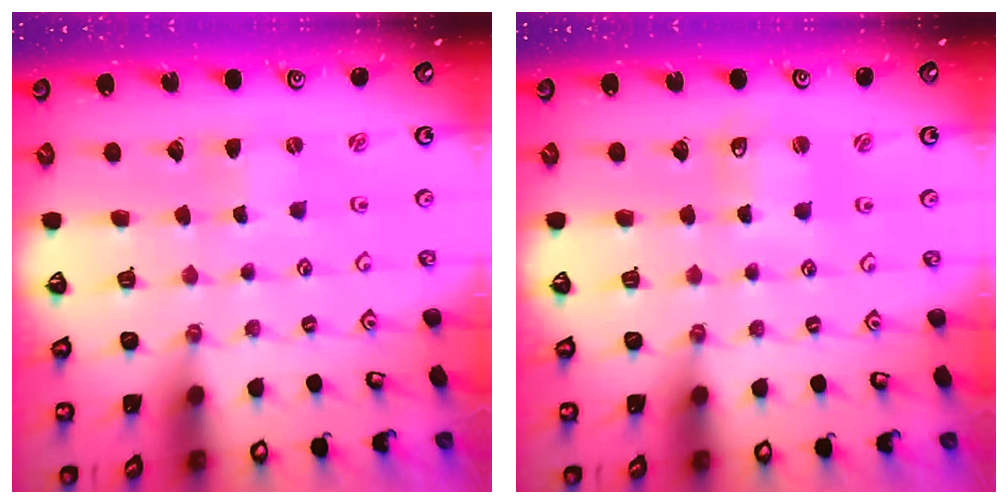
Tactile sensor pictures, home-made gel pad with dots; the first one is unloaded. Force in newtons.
{"total": 2.3, "press": 2.3, "slide": 0.3}